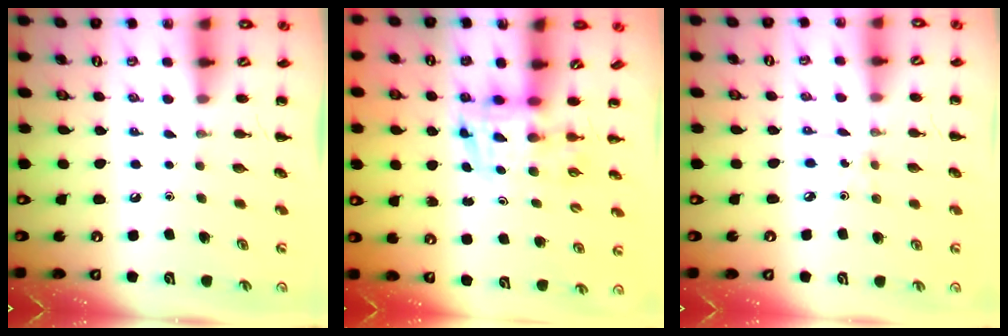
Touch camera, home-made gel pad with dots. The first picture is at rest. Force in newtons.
{"total": 3.4, "press": 3.4, "slide": 0.6}
{"total": 2.5, "press": 2.3, "slide": 0.9}